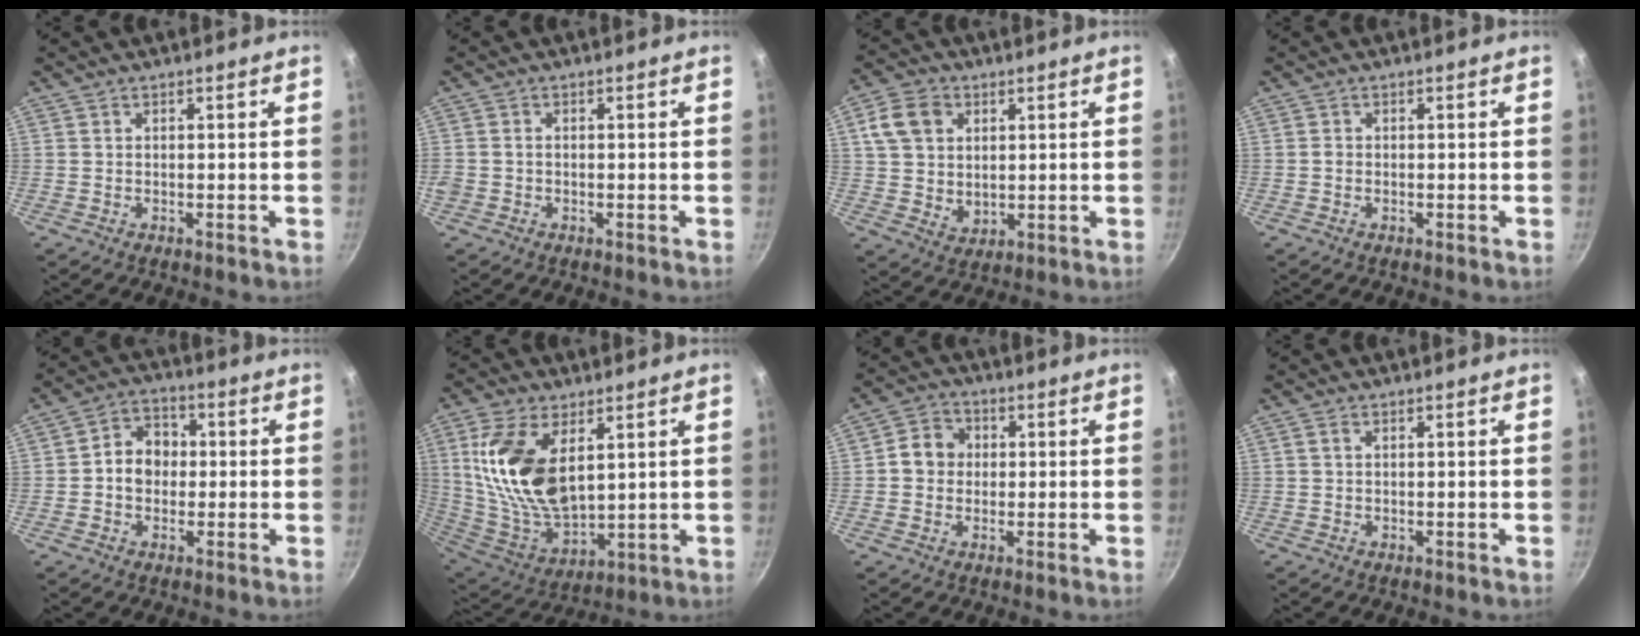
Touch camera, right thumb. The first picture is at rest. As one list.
[{"total": 1.6, "force": [-0.5, 1.4, 0.7], "torque": [-0.015, 0.003, -0.012]}, {"total": 10.0, "force": [3.0, 7.8, 5.4], "torque": [-0.080, -0.012, 0.054]}, {"total": 0.8, "force": [-0.3, 0.6, 0.4], "torque": [-0.008, 0.003, -0.007]}, {"total": 7.7, "force": [-0.1, 6.4, 4.4], "torque": [-0.036, 0.019, -0.015]}, {"total": 18.7, "force": [5.6, 10.2, 14.7], "torque": [-0.279, -0.037, 0.121]}, {"total": 6.2, "force": [0.4, 5.5, 2.7], "torque": [-0.016, 0.013, -0.008]}, {"total": 0.8, "force": [0.2, 0.5, 0.6], "torque": [-0.009, 0.003, 0.004]}]